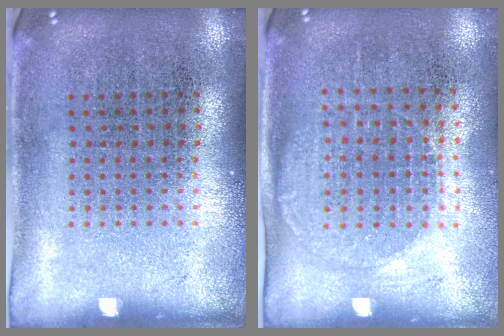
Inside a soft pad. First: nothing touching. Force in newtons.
{"total": 1.2, "press": 1.1, "slide": 0.6}